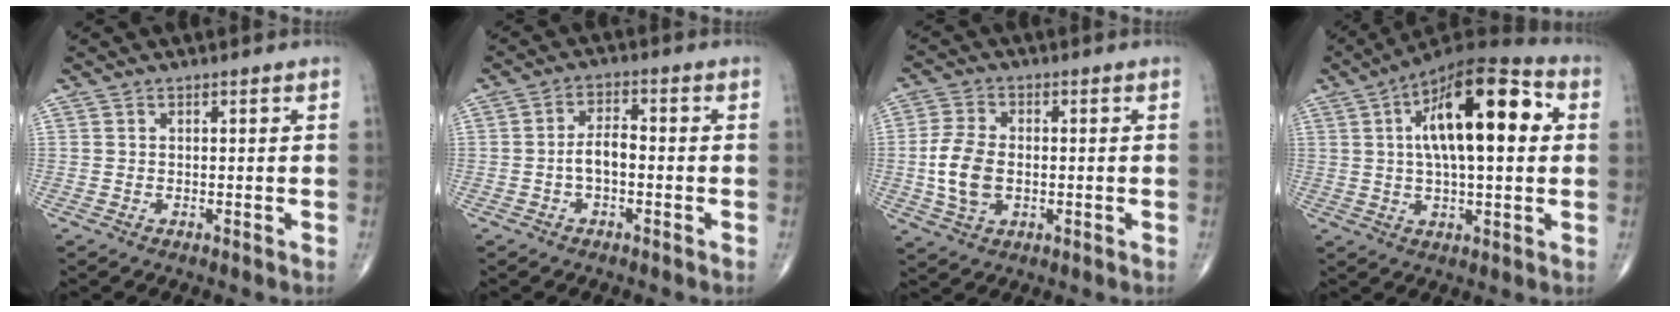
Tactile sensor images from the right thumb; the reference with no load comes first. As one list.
[{"total": 4.5, "force": [-1.0, 2.0, 3.9], "torque": [-0.072, 0.019, -0.021]}, {"total": 8.5, "force": [-0.8, 5.4, 6.5], "torque": [-0.134, 0.005, -0.015]}, {"total": 20.2, "force": [4.3, 7.9, 18.1], "torque": [-0.273, 0.021, 0.056]}]